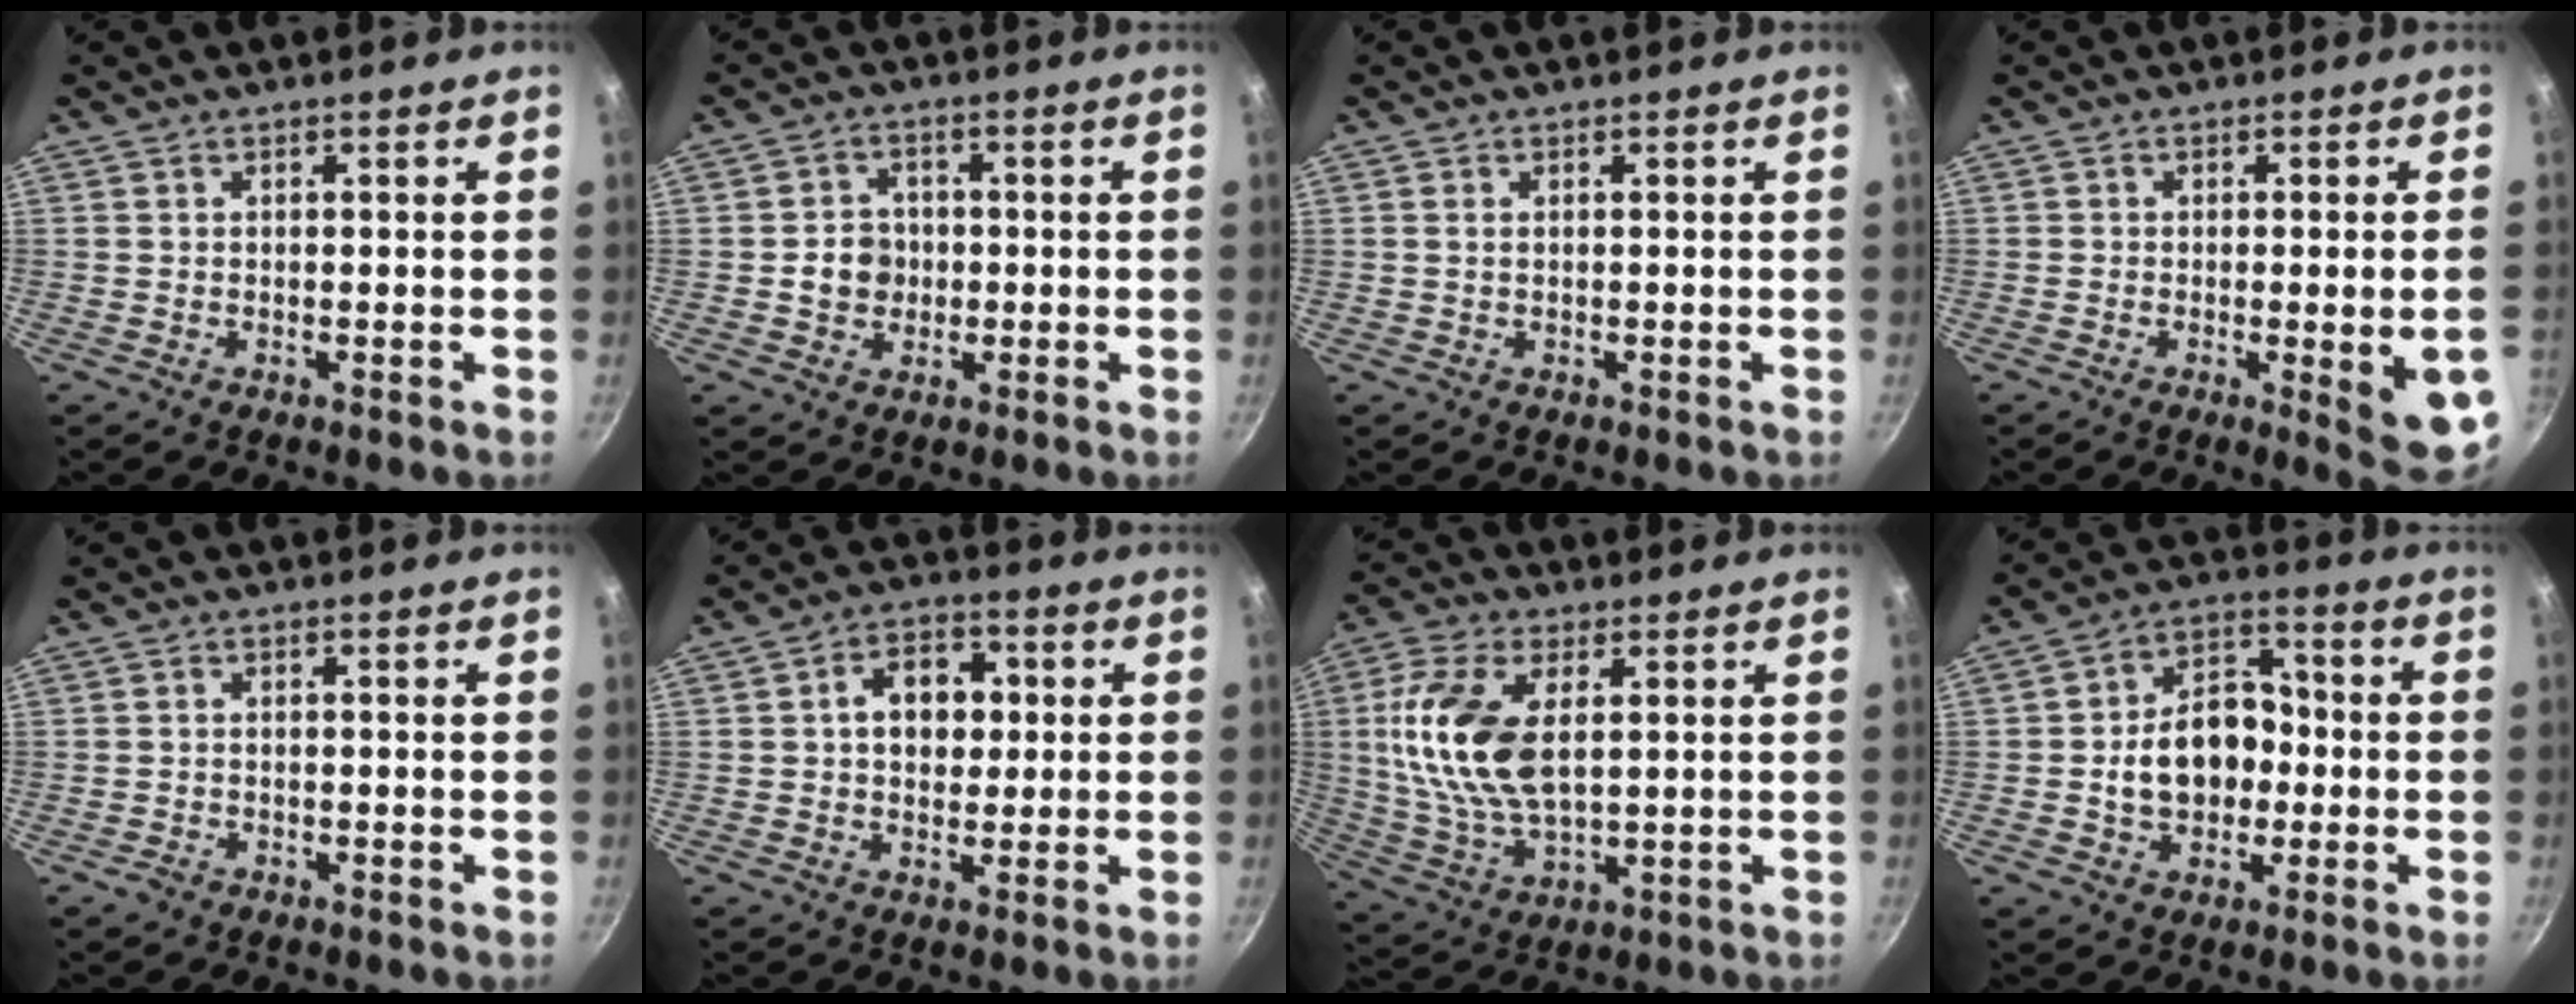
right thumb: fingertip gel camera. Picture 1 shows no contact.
{"total": 5.4, "force": [-0.4, 4.8, 2.4], "torque": [-0.011, 0.007, -0.011]}
{"total": 0.6, "force": [0.1, 0.3, 0.5], "torque": [-0.010, 0.000, 0.002]}
{"total": 9.7, "force": [-2.1, 2.1, 9.2], "torque": [-0.094, 0.000, -0.021]}
{"total": 1.6, "force": [-1.1, 1.0, 0.7], "torque": [-0.018, 0.011, -0.018]}
{"total": 8.5, "force": [1.1, 6.3, 5.6], "torque": [-0.048, 0.011, 0.008]}
{"total": 15.8, "force": [3.0, 8.4, 13.1], "torque": [-0.258, -0.004, 0.060]}
{"total": 12.9, "force": [-1.2, 9.7, 8.4], "torque": [-0.099, 0.033, -0.026]}